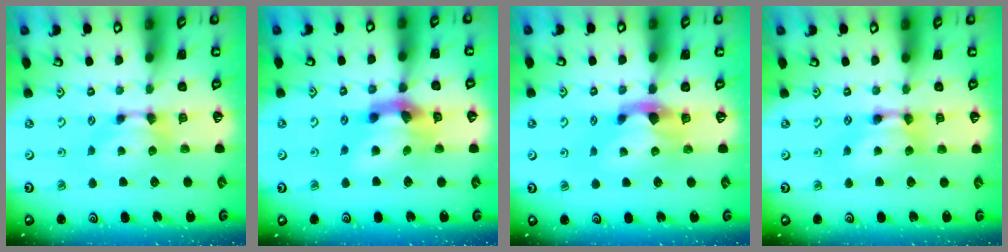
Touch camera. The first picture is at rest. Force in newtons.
{"total": 7.2, "press": 6.7, "slide": 2.8}
{"total": 2.9, "press": 2.6, "slide": 1.3}
{"total": 2.1, "press": 2.1, "slide": 0.1}